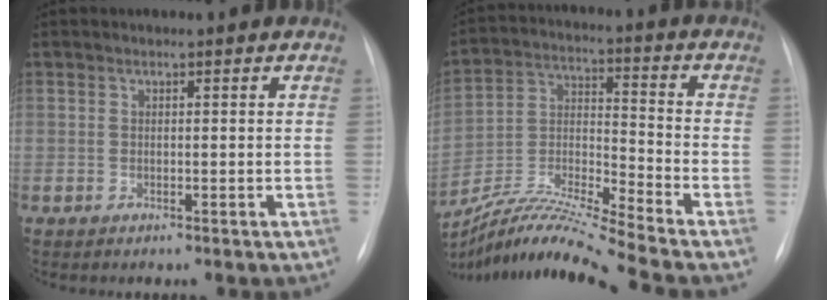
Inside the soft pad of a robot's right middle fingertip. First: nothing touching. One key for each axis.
{"total": 14.4, "fx": -13.0, "fy": -2.7, "fz": 5.4, "tx": -0.105, "ty": 0.002, "tz": -0.242}